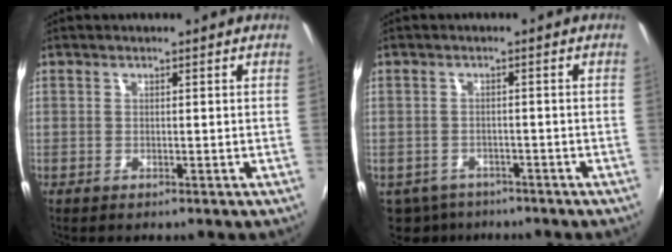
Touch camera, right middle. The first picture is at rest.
{"total": 7.1, "force": [-5.4, 4.0, 2.3], "torque": [-0.064, -0.023, -0.081]}